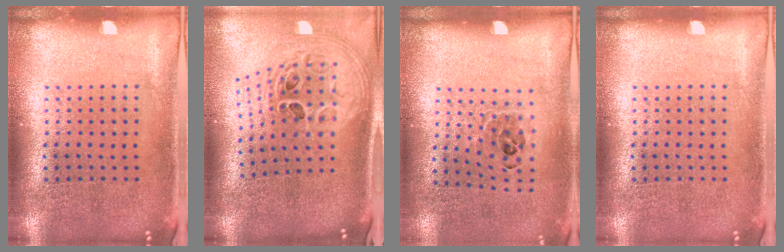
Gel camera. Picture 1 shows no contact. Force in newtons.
{"total": 2.9, "press": 2.0, "slide": 2.0}
{"total": 0.9, "press": 0.8, "slide": 0.3}
{"total": 0.0}